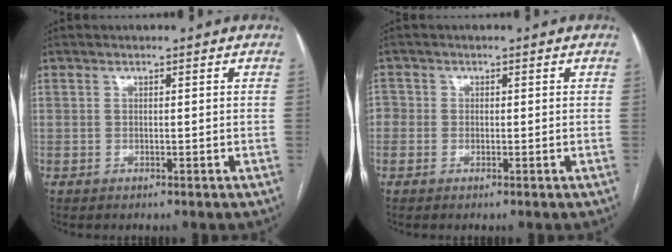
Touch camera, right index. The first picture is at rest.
{"total": 1.9, "force": [-0.2, 1.8, 0.6], "torque": [-0.002, 0.007, -0.007]}